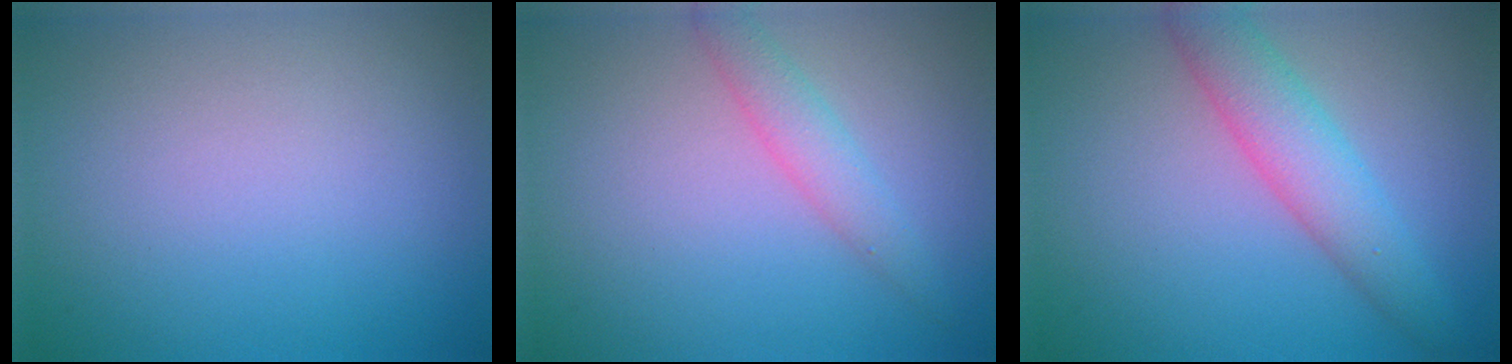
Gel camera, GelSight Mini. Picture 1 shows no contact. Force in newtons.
{"total": 2.3, "press": 2.3, "slide": 0.1}
{"total": 4.4, "press": 4.4, "slide": 0.1}